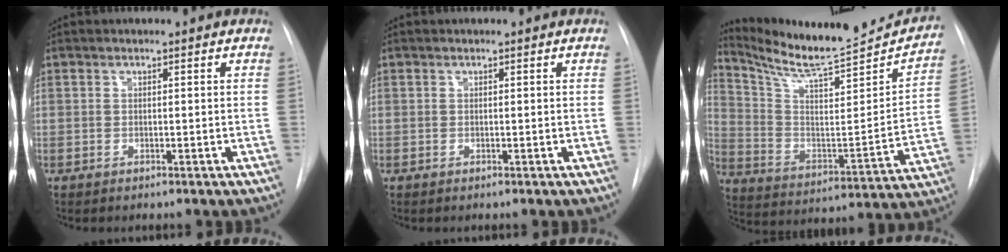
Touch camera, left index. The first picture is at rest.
{"total": 0.0}
{"total": 21.8, "force": [20.5, 1.5, 7.4], "torque": [-0.126, -0.063, 0.308]}